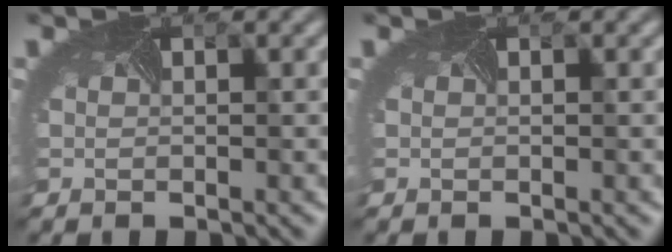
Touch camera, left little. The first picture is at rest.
{"total": 0.0}